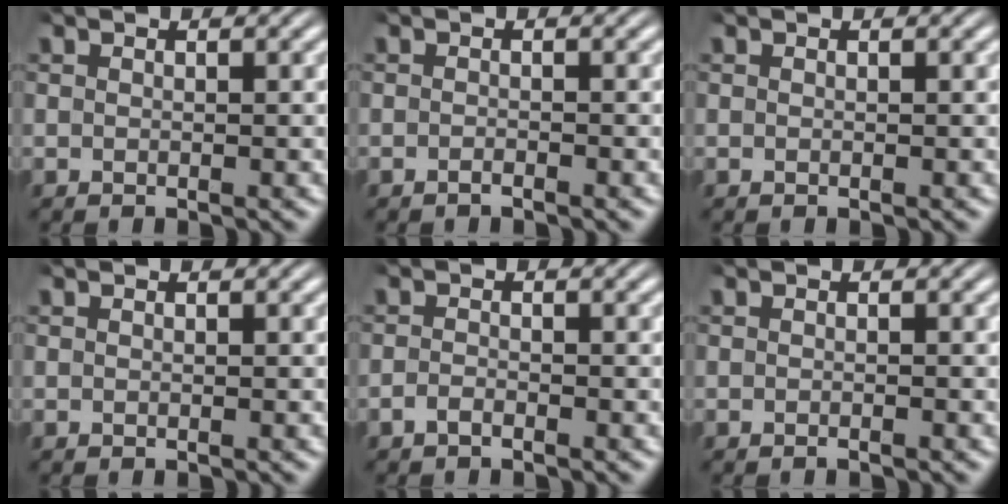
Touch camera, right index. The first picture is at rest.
{"total": 0.8, "force": [-0.8, -0.1, 0.2], "torque": [-0.005, -0.001, -0.016]}
{"total": 0.0}
{"total": 0.0}
{"total": 1.2, "force": [-1.1, 0.0, 0.3], "torque": [-0.007, -0.006, -0.020]}
{"total": 0.5, "force": [-0.5, -0.2, 0.1], "torque": [-0.002, 0.001, -0.010]}